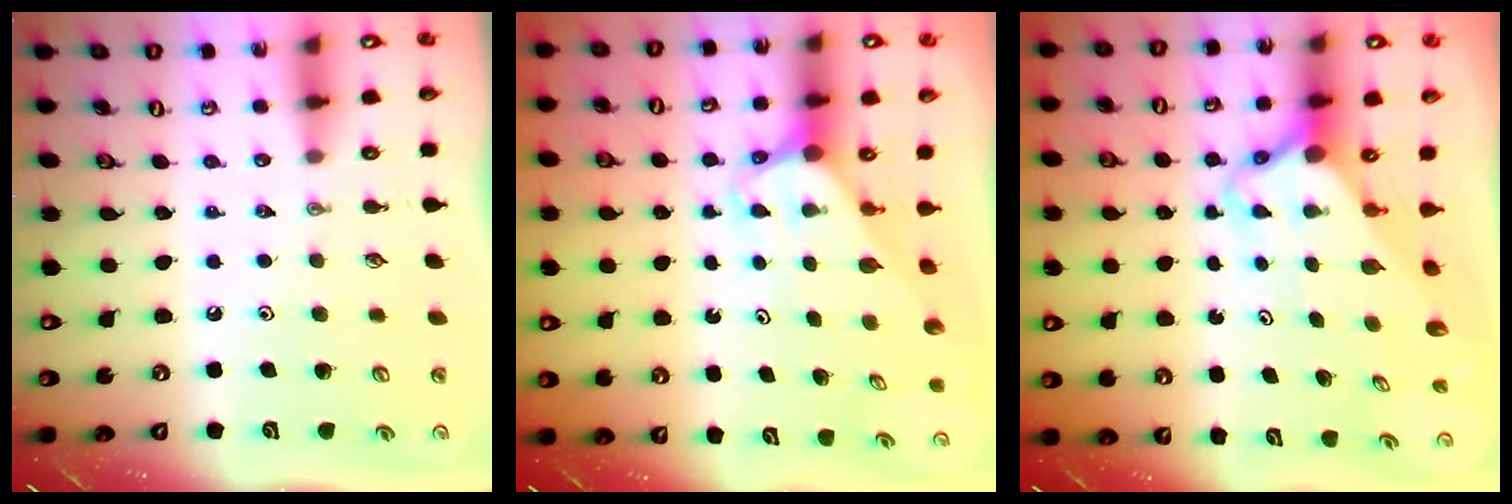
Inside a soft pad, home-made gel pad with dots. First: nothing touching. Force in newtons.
{"total": 3.2, "press": 3.2, "slide": 0.1}
{"total": 3.8, "press": 3.8, "slide": 0.3}